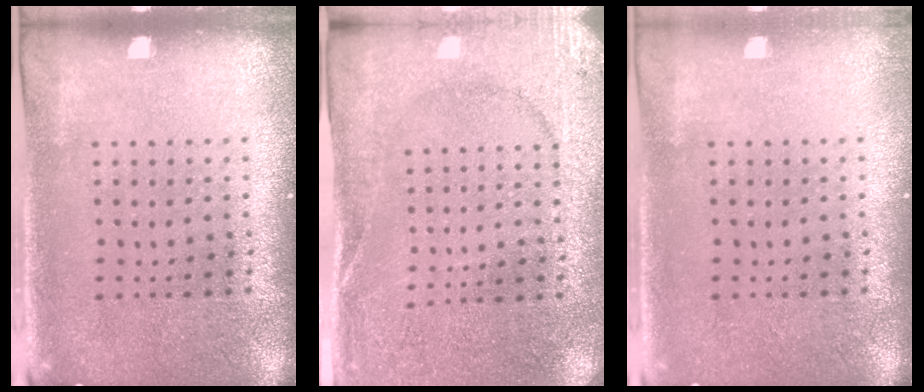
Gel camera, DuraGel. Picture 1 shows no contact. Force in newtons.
{"total": 2.6, "press": 2.6, "slide": 0.4}
{"total": 0.8, "press": 0.7, "slide": 0.4}